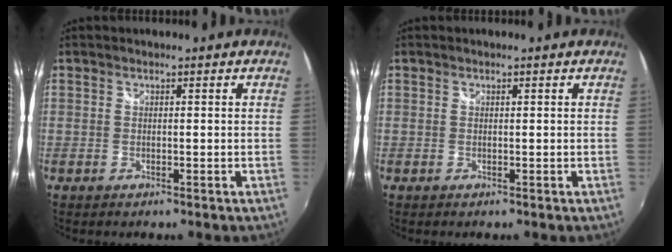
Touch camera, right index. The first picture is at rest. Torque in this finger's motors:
{"motor_torque": [-0.21, -0.02, 0.04, 0.00]}